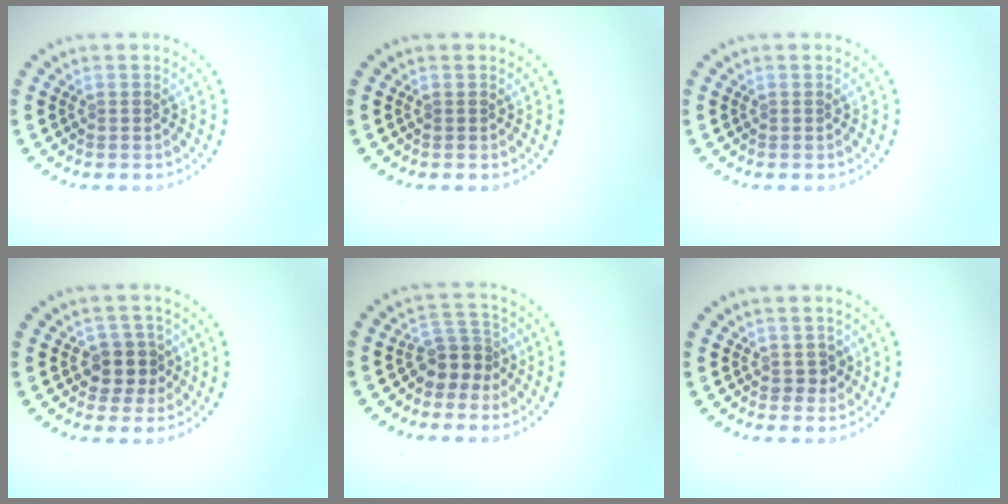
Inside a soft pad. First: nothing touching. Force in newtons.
{"total": 0.0}
{"total": 0.0}
{"total": 2.7, "press": 2.4, "slide": 1.2}
{"total": 2.9, "press": 2.3, "slide": 1.8}
{"total": 1.1, "press": 1.0, "slide": 0.5}